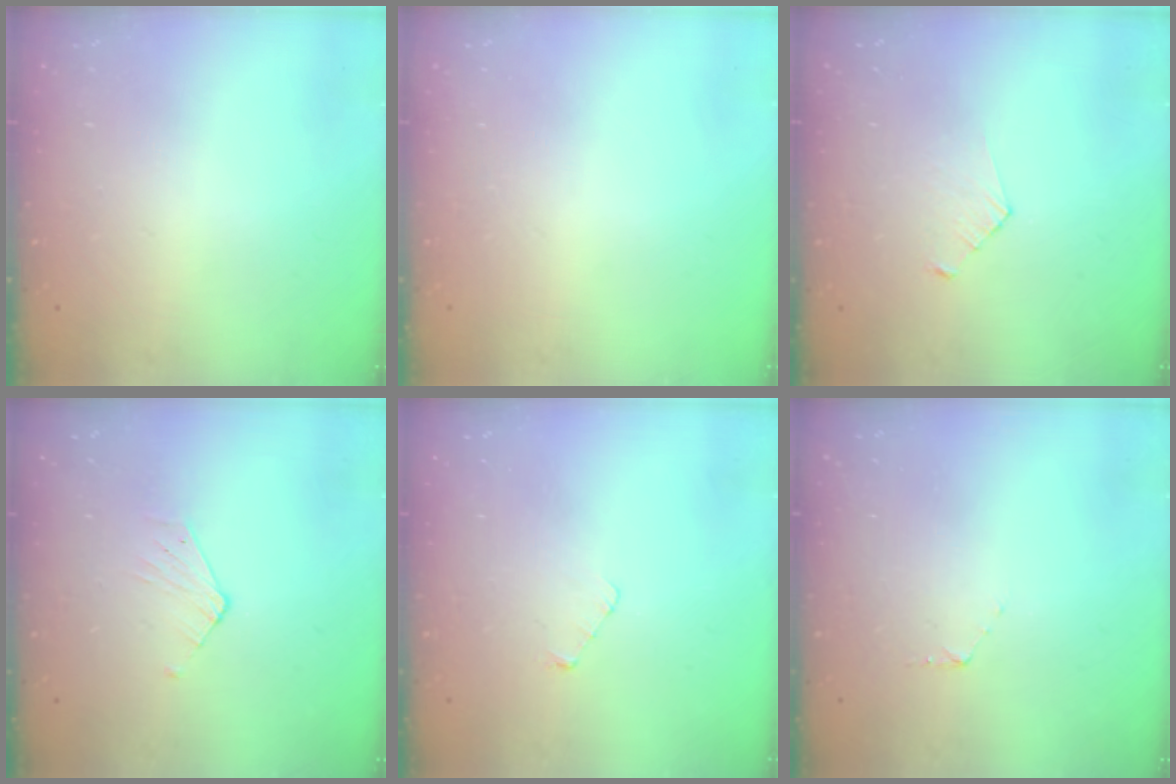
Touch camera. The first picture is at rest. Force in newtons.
{"total": 0.0}
{"total": 2.8, "press": 2.7, "slide": 0.3}
{"total": 3.7, "press": 3.7, "slide": 0.3}
{"total": 3.0, "press": 3.0, "slide": 0.3}
{"total": 3.3, "press": 3.2, "slide": 0.3}